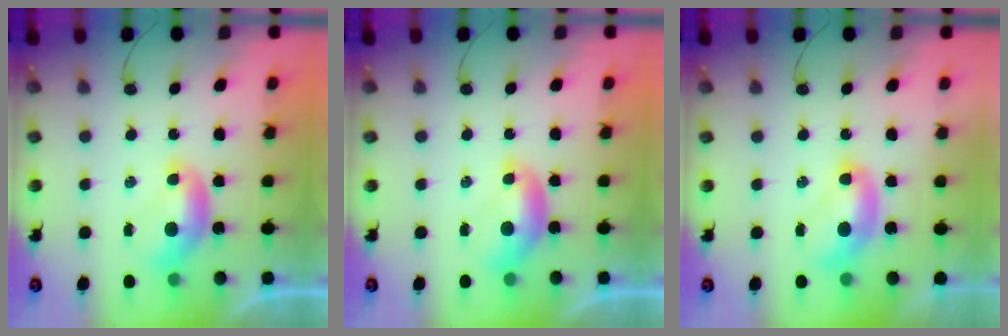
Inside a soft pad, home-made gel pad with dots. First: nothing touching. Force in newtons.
{"total": 0.0}
{"total": 2.0, "press": 2.0, "slide": 0.2}